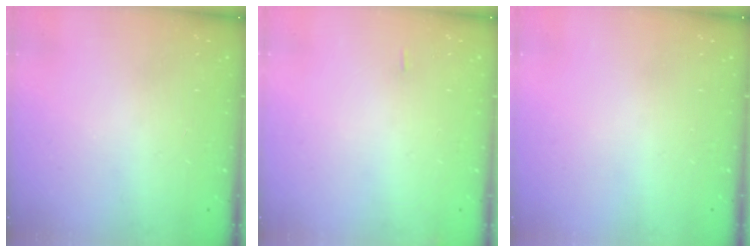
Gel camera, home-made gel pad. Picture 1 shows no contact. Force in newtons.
{"total": 4.8, "press": 4.5, "slide": 1.5}
{"total": 0.0}